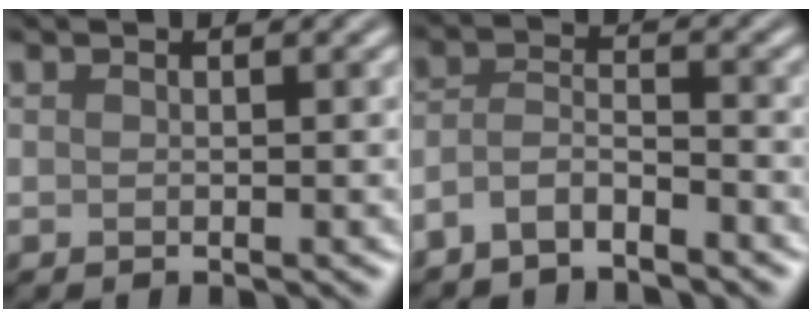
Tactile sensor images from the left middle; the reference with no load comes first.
{"total": 3.0, "force": [-2.5, 0.9, 1.5], "torque": [-0.032, 0.004, -0.057]}